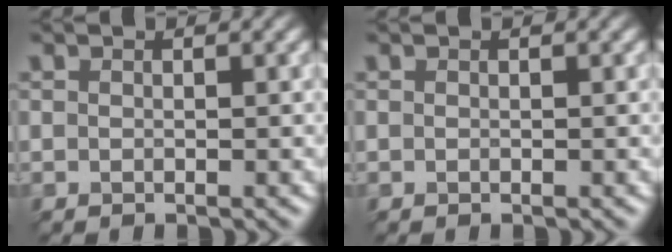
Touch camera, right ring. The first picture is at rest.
{"total": 0.0}